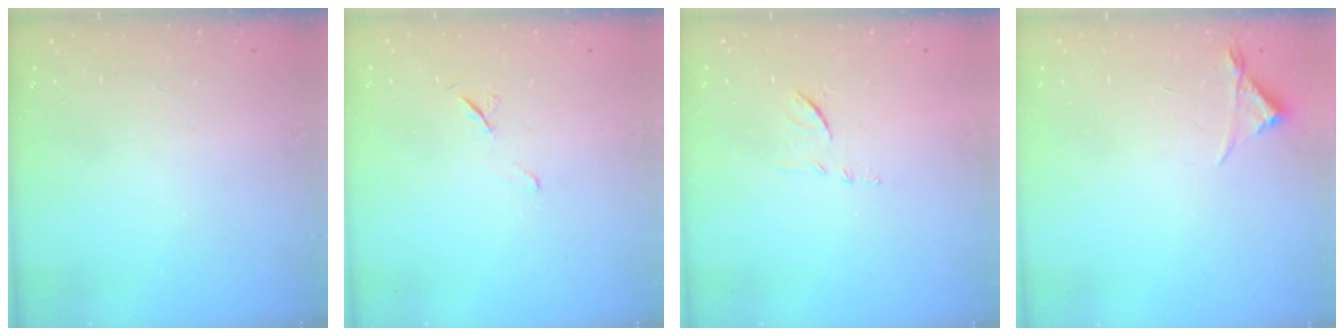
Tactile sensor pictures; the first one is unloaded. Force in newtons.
{"total": 5.7, "press": 5.2, "slide": 2.4}
{"total": 8.2, "press": 8.2, "slide": 0.6}
{"total": 3.0, "press": 2.9, "slide": 0.5}